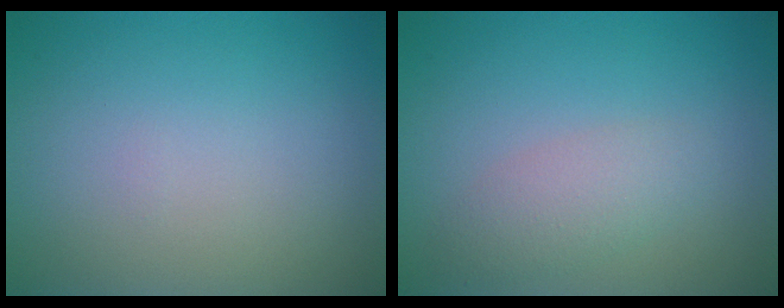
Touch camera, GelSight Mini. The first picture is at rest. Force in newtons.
{"total": 2.4, "press": 2.4, "slide": 0.1}